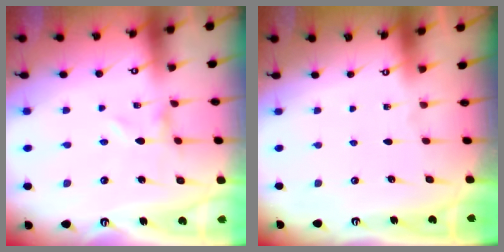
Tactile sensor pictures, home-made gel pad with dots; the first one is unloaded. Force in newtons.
{"total": 0.0}